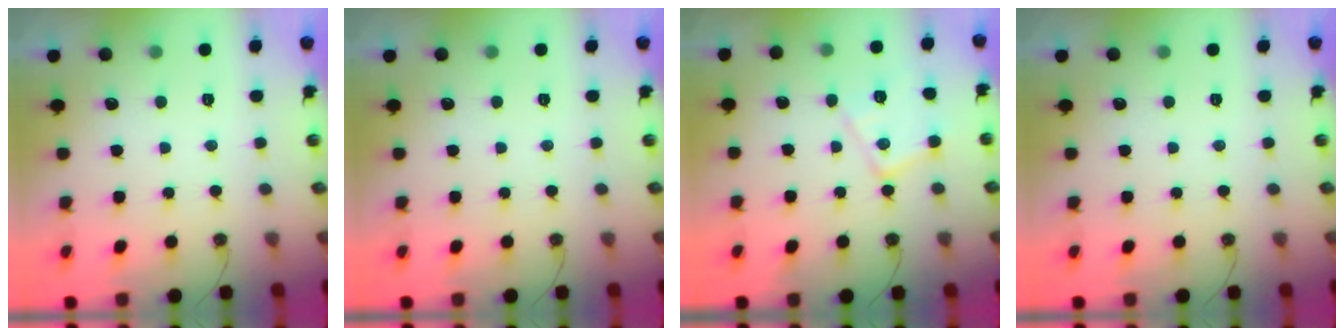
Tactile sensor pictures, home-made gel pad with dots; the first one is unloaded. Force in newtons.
{"total": 0.0}
{"total": 13.0, "press": 13.0, "slide": 0.7}
{"total": 0.0}